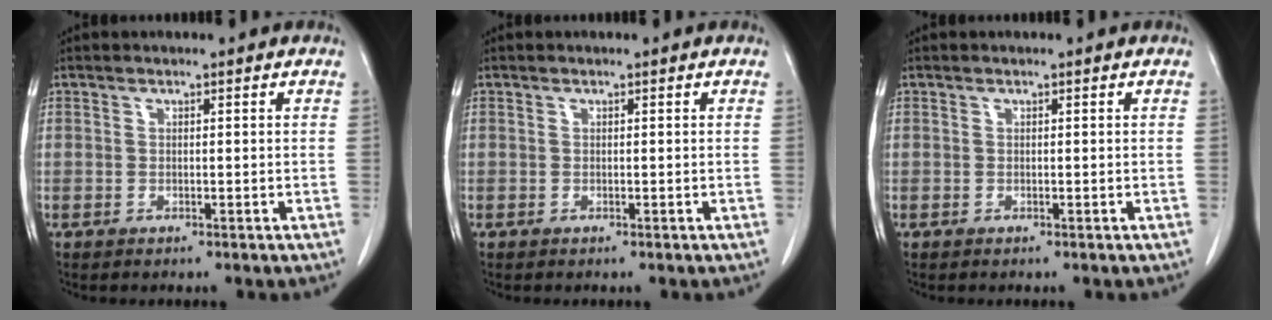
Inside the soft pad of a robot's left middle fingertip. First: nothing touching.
{"total": 0.0}
{"total": 0.0}